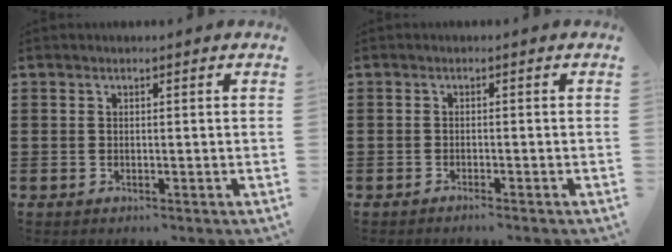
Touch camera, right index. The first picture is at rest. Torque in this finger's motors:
{"motor_torque": [-1.05, 1.09, -0.48, -0.04]}